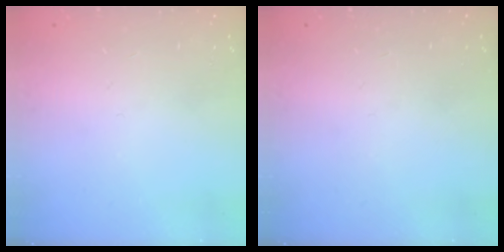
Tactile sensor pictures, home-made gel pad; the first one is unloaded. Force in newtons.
{"total": 0.0}